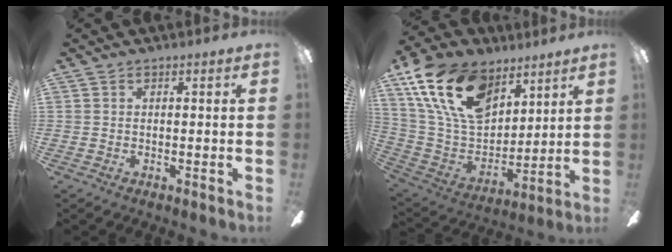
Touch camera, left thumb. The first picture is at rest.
{"total": 21.8, "force": [11.9, 13.3, 12.5], "torque": [-0.256, -0.041, 0.219]}